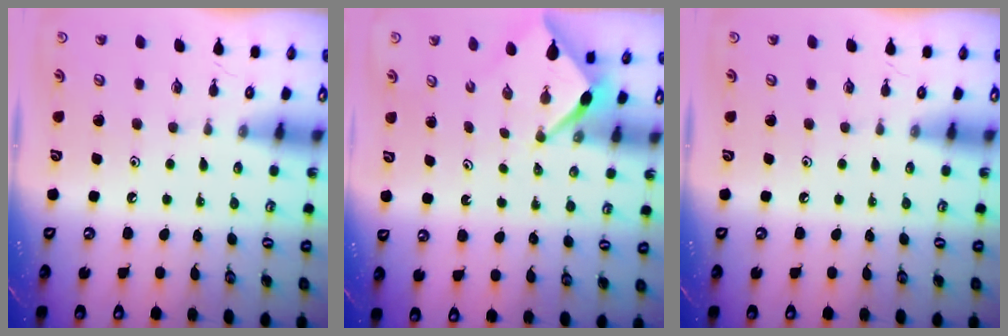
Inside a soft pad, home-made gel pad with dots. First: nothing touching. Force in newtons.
{"total": 2.7, "press": 2.6, "slide": 0.3}
{"total": 0.0}